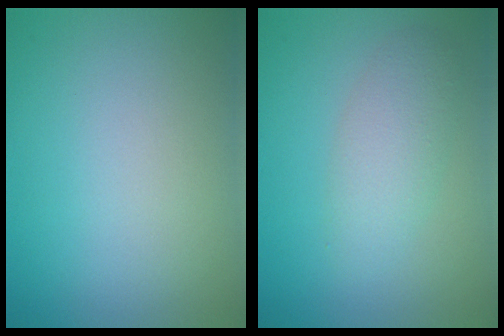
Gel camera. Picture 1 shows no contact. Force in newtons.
{"total": 3.0, "press": 3.0, "slide": 0.0}